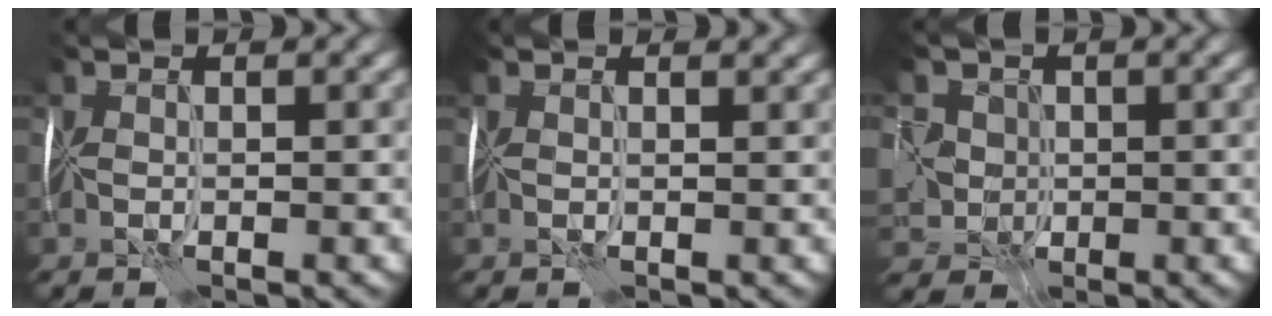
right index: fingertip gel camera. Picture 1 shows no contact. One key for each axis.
{"total": 1.7, "fx": 1.4, "fy": 0.8, "fz": 0.7, "tx": 0.002, "ty": 0.016, "tz": 0.006}
{"total": 3.2, "fx": -0.3, "fy": 3.2, "fz": -0.5, "tx": -0.005, "ty": 0.020, "tz": -0.004}